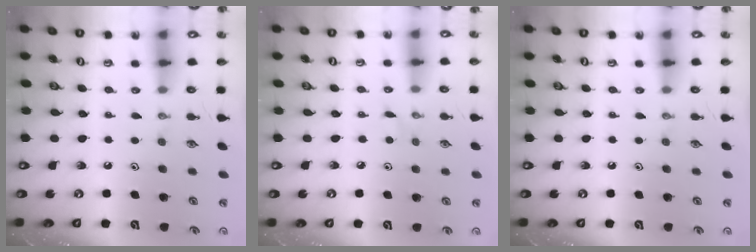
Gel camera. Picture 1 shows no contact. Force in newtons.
{"total": 2.1, "press": 2.1, "slide": 0.3}
{"total": 0.0}